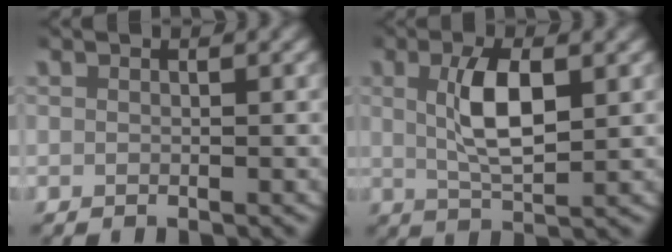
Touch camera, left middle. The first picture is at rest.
{"total": 4.7, "force": [0.8, 1.5, 4.4], "torque": [-0.083, -0.006, 0.018]}